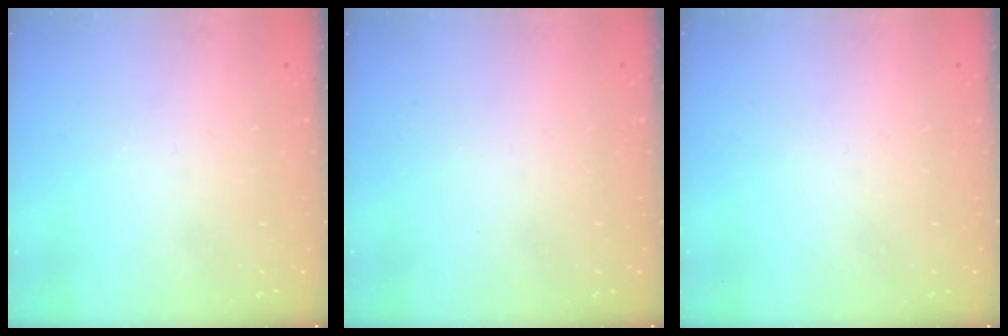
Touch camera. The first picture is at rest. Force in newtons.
{"total": 0.0}
{"total": 0.0}